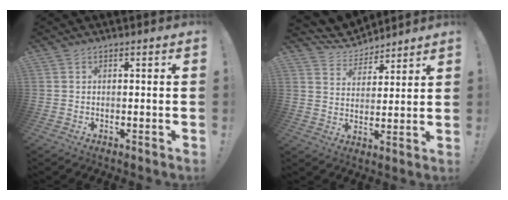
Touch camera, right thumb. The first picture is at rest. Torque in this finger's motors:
{"motor_torque": [-1.16, 0.14, -0.92, 0.75, 0.00]}